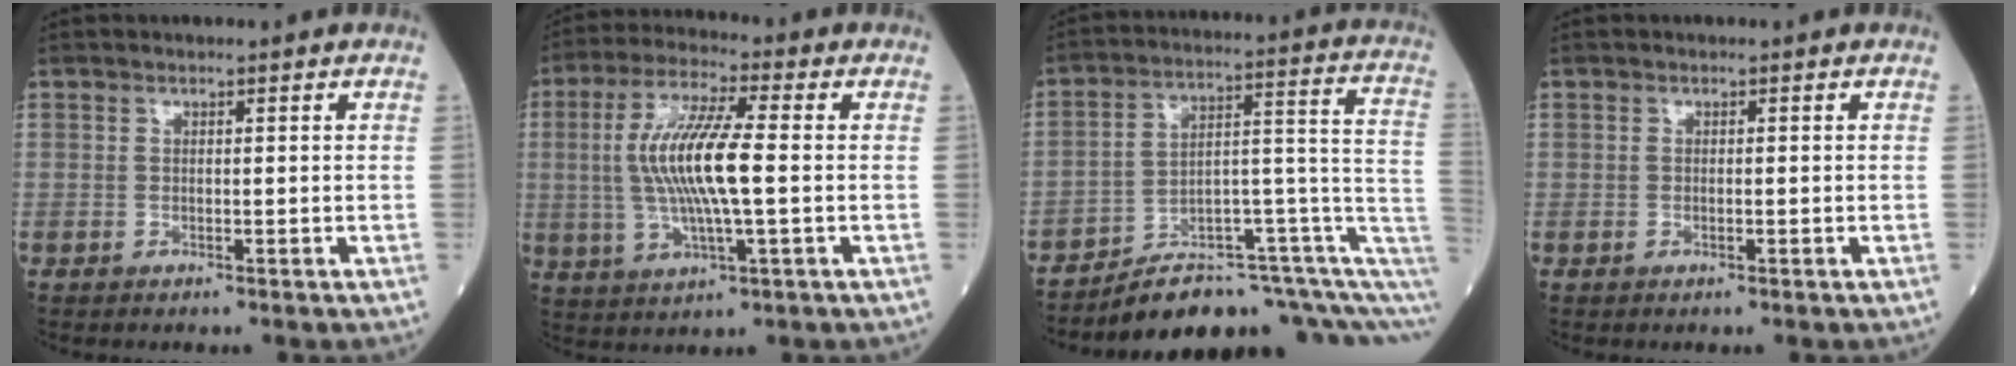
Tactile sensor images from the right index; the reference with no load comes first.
{"total": 11.9, "force": [0.1, 1.7, 11.8], "torque": [-0.241, 0.004, 0.001]}
{"total": 15.1, "force": [-9.2, 3.3, 11.4], "torque": [-0.117, 0.086, -0.132]}
{"total": 0.0}